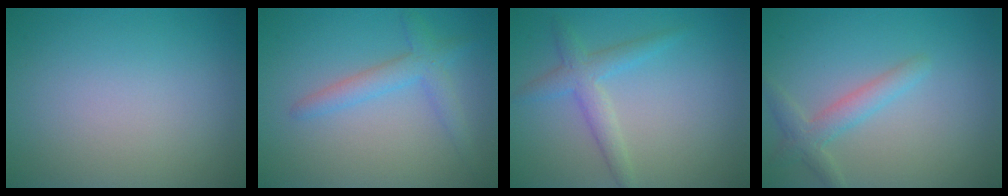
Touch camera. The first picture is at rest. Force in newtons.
{"total": 2.7, "press": 2.7, "slide": 0.0}
{"total": 2.7, "press": 2.7, "slide": 0.1}
{"total": 2.5, "press": 2.5, "slide": 0.1}